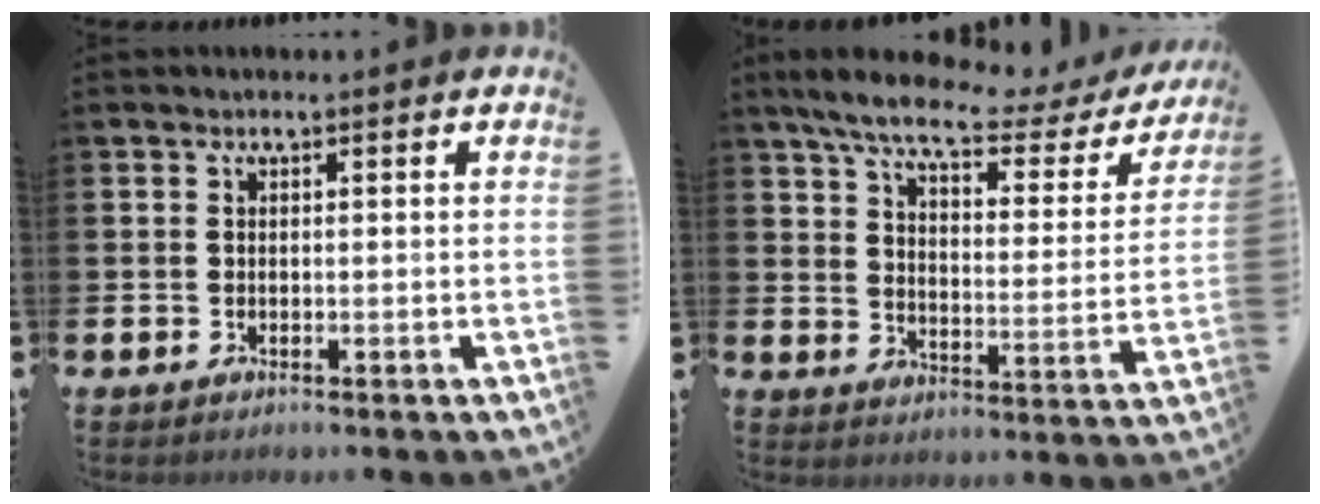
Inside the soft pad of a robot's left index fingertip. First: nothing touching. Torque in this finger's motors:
{"motor_torque": [1.11, -1.03, 0.68, 0.21]}